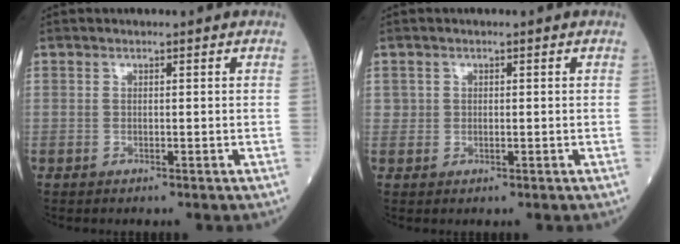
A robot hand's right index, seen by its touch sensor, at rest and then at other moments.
{"total": 1.0, "force": [0.2, 0.9, 0.3], "torque": [-0.001, 0.000, 0.001]}